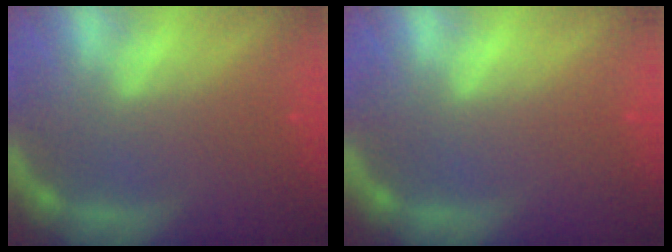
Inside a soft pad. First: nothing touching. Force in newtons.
{"total": 0.0}